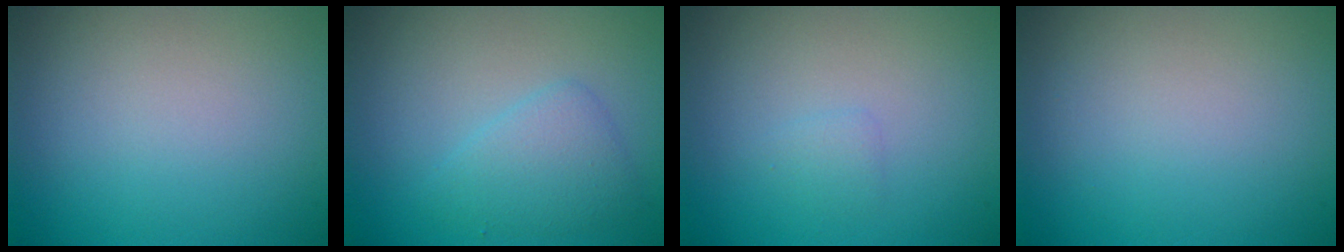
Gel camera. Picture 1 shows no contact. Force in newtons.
{"total": 2.6, "press": 2.6, "slide": 0.1}
{"total": 0.8, "press": 0.8, "slide": 0.1}
{"total": 0.0}